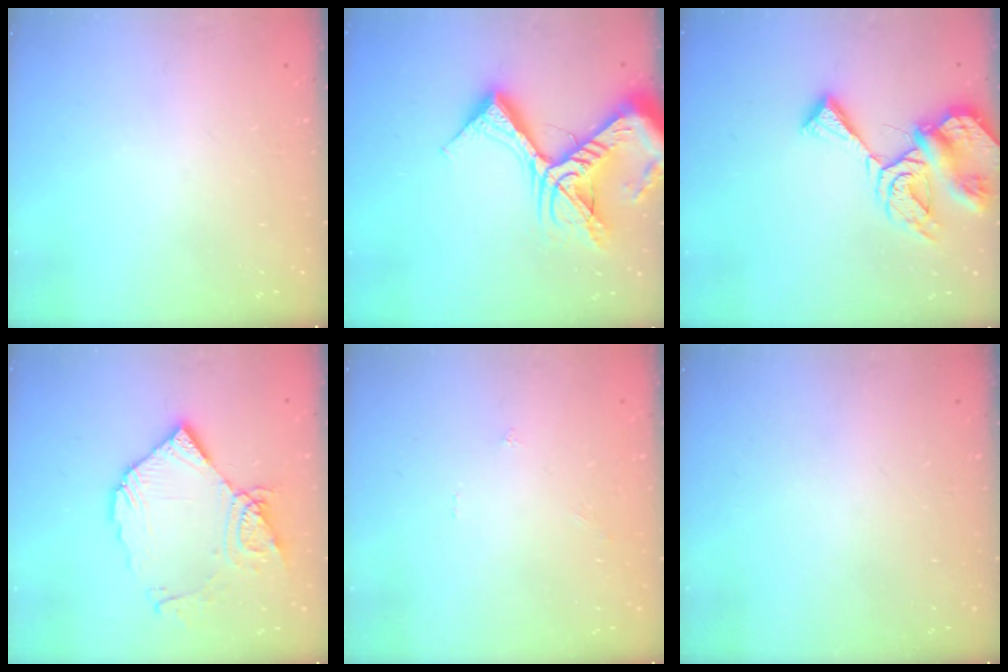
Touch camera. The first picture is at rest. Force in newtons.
{"total": 20.7, "press": 20.5, "slide": 2.4}
{"total": 12.5, "press": 12.4, "slide": 1.6}
{"total": 15.0, "press": 14.9, "slide": 1.9}
{"total": 0.0}
{"total": 0.0}